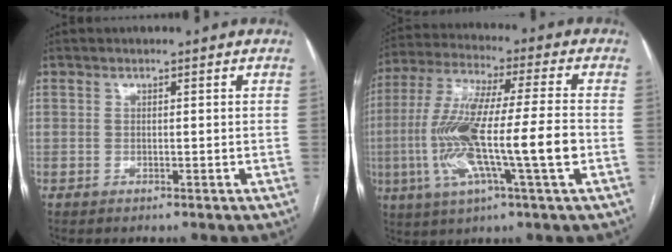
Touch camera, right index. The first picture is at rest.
{"total": 17.1, "force": [-3.3, 0.9, 16.7], "torque": [-0.332, -0.004, -0.064]}